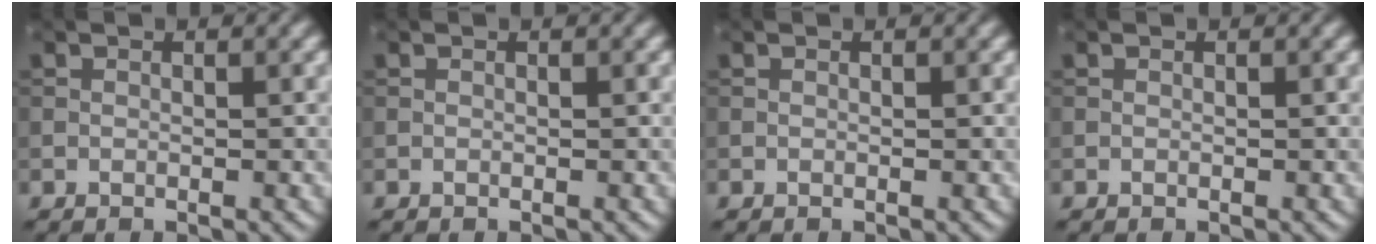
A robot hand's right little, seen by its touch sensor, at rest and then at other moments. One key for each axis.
{"total": 0.0}
{"total": 0.0}
{"total": 0.0}